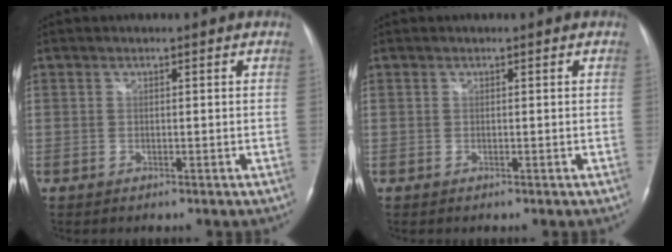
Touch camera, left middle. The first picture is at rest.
{"total": 0.0}